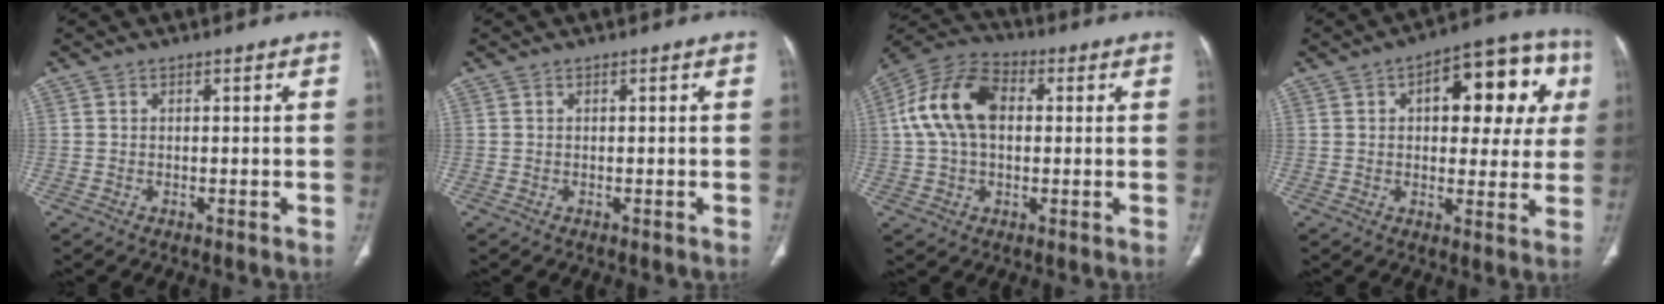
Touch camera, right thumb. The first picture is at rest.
{"total": 0.0}
{"total": 14.4, "force": [2.1, 9.3, 10.8], "torque": [-0.208, 0.030, 0.029]}
{"total": 17.8, "force": [4.9, 8.9, 14.7], "torque": [-0.140, 0.019, 0.055]}